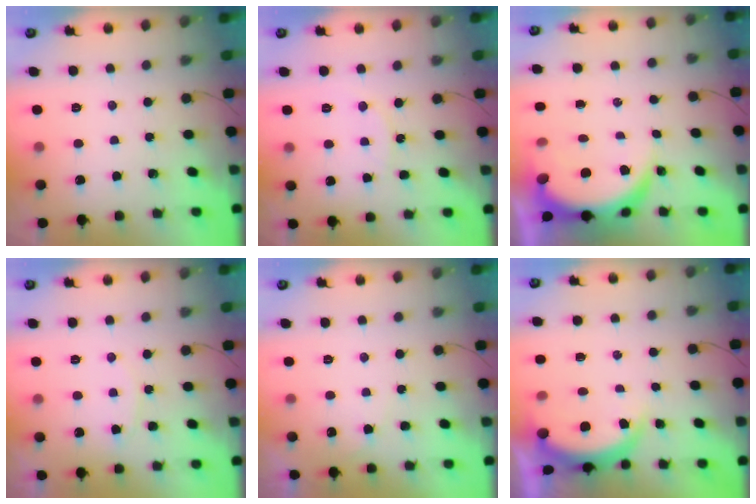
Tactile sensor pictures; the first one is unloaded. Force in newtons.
{"total": 8.5, "press": 8.5, "slide": 0.6}
{"total": 7.6, "press": 7.6, "slide": 0.9}
{"total": 5.6, "press": 5.6, "slide": 0.6}
{"total": 4.3, "press": 4.2, "slide": 1.0}
{"total": 4.9, "press": 4.8, "slide": 0.8}